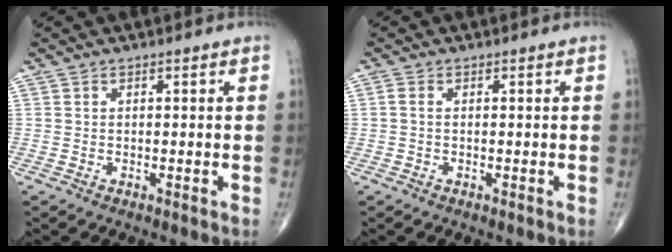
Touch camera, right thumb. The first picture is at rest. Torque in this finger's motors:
{"motor_torque": [-0.15, 0.16, -0.24, -0.25, 0.03]}